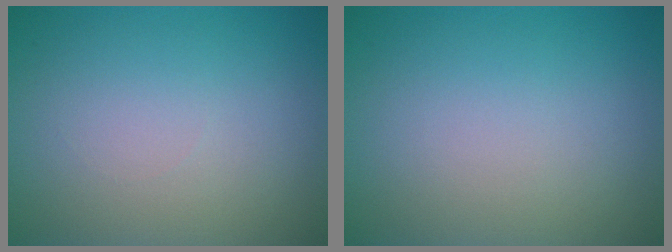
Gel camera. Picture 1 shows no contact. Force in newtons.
{"total": 0.0}